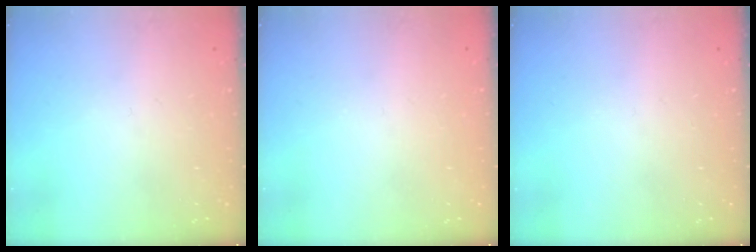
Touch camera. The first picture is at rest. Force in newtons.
{"total": 1.5, "press": 1.5, "slide": 0.1}
{"total": 0.0}